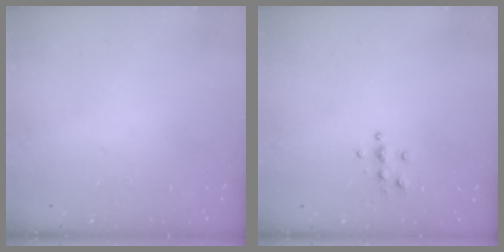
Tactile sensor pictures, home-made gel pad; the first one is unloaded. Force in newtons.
{"total": 3.9, "press": 3.9, "slide": 0.4}